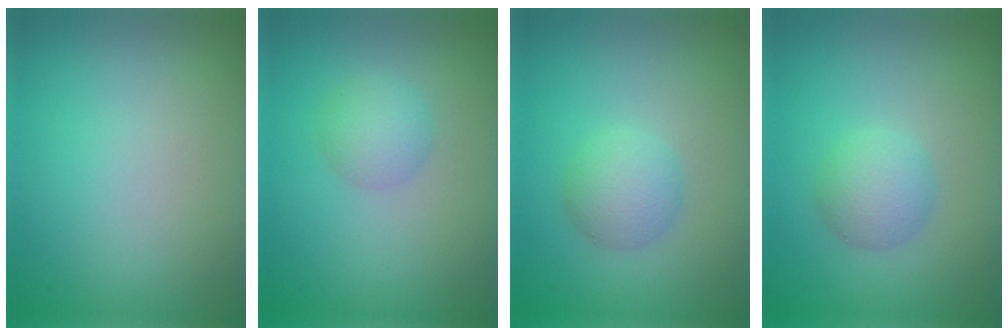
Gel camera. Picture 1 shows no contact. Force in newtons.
{"total": 2.2, "press": 2.2, "slide": 0.1}
{"total": 2.6, "press": 2.6, "slide": 0.1}
{"total": 2.6, "press": 2.6, "slide": 0.1}